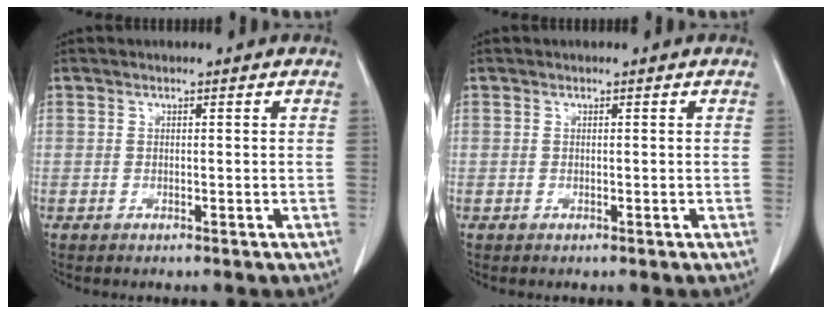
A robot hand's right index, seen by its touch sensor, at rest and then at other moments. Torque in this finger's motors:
{"motor_torque": [0.00, 0.00, 0.00, 0.00]}